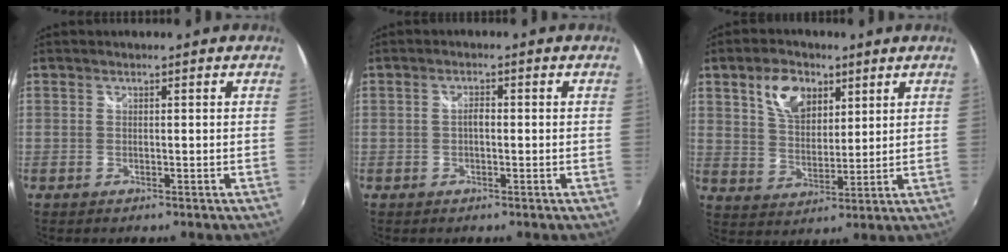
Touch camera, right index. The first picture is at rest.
{"total": 1.5, "force": [-0.2, 0.8, 1.3], "torque": [-0.024, 0.005, -0.006]}
{"total": 9.1, "force": [4.7, 5.5, 5.6], "torque": [-0.102, 0.015, 0.085]}